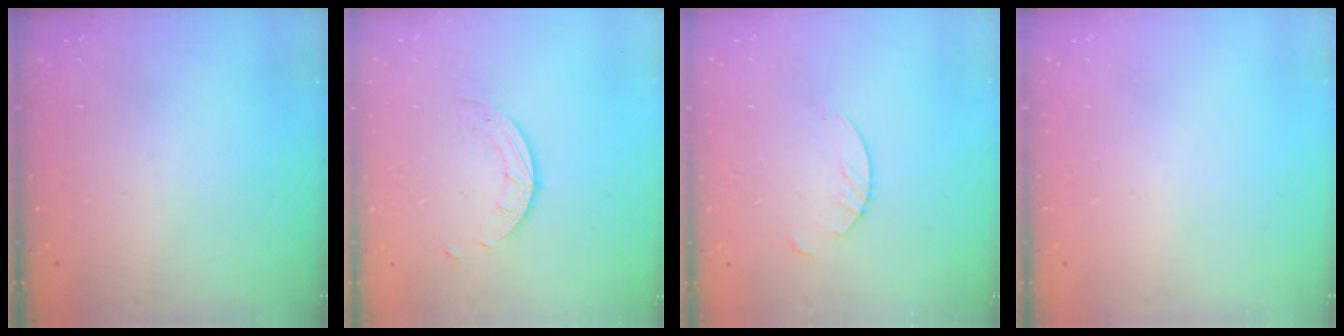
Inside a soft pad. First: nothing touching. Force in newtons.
{"total": 2.7, "press": 2.7, "slide": 0.3}
{"total": 2.7, "press": 2.7, "slide": 0.2}
{"total": 0.0}